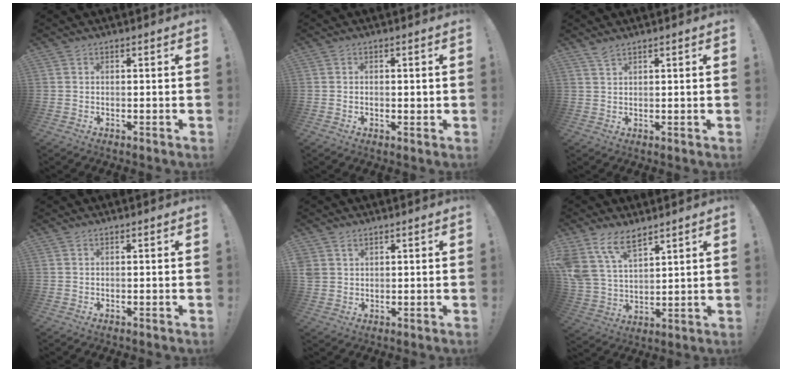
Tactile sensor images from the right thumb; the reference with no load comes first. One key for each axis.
{"total": 1.2, "fx": -0.1, "fy": 1.0, "fz": 0.6, "tx": -0.008, "ty": 0.004, "tz": -0.002}
{"total": 2.0, "fx": 1.6, "fy": 0.5, "fz": 0.9, "tx": -0.020, "ty": -0.004, "tz": 0.031}
{"total": 0.0}
{"total": 3.0, "fx": 1.8, "fy": 2.3, "fz": 0.8, "tx": -0.013, "ty": -0.011, "tz": 0.037}
{"total": 13.1, "fx": 9.0, "fy": 6.7, "fz": 6.8, "tx": -0.140, "ty": -0.052, "tz": 0.174}